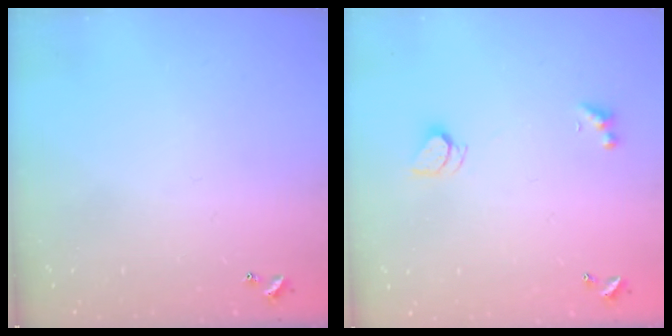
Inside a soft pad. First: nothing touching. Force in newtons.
{"total": 2.5, "press": 2.4, "slide": 0.6}